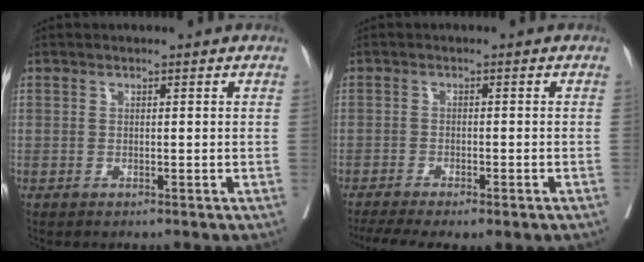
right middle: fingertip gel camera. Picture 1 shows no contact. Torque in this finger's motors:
{"motor_torque": [1.10, -1.04, 0.23, 0.10]}